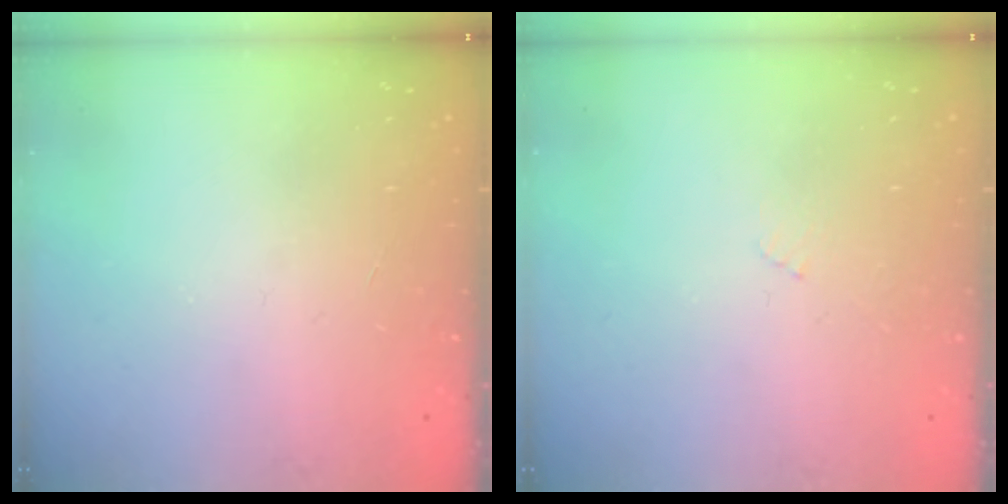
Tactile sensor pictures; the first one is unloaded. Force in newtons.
{"total": 3.9, "press": 3.9, "slide": 0.5}